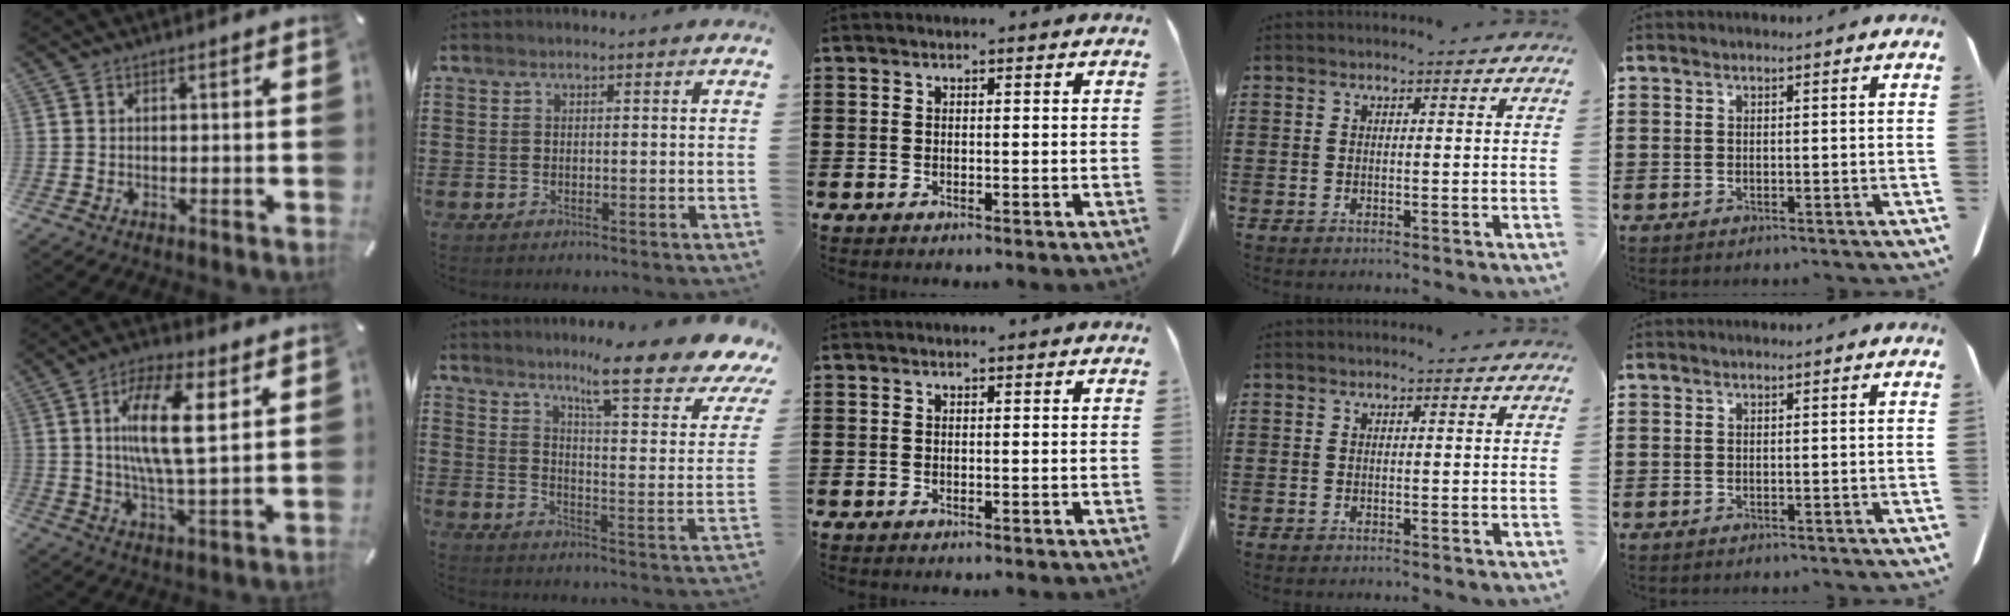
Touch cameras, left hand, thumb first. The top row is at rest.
{"thumb": {"total": 14.6, "force": [4.3, 4.6, 13.2], "torque": [-0.249, -0.007, 0.065]}, "index": {"total": 11.4, "force": [8.7, 0.9, 7.4], "torque": [-0.123, -0.058, 0.132]}}